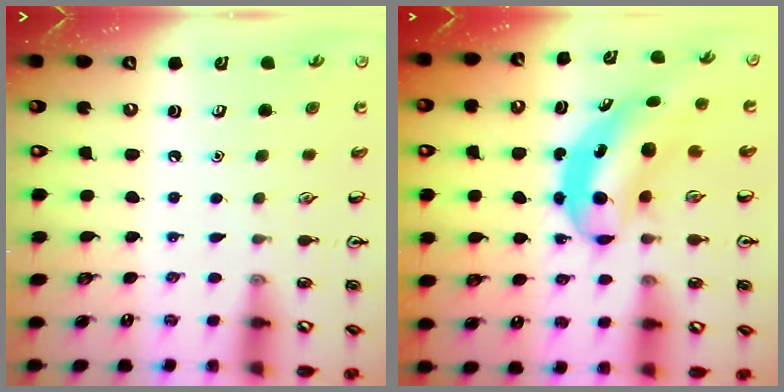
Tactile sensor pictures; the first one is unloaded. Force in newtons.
{"total": 6.7, "press": 6.5, "slide": 1.4}